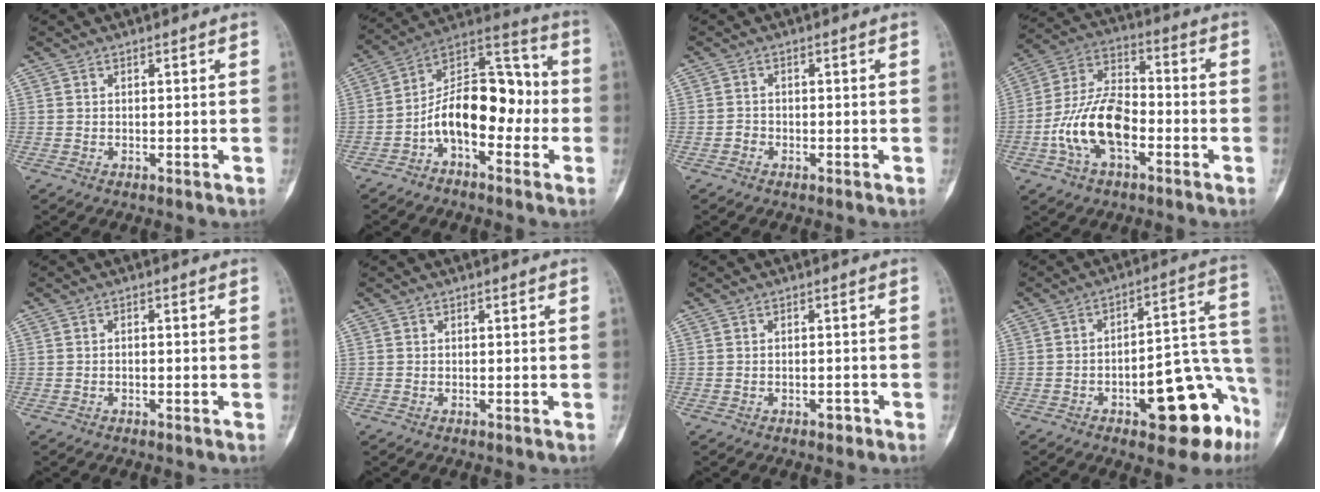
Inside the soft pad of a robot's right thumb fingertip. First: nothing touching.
{"total": 15.3, "force": [-3.6, 8.5, 12.2], "torque": [-0.175, 0.076, -0.070]}
{"total": 1.2, "force": [-0.7, 0.9, 0.2], "torque": [0.003, 0.006, -0.018]}
{"total": 14.2, "force": [-4.3, 7.7, 11.1], "torque": [-0.209, 0.043, -0.083]}
{"total": 0.6, "force": [-0.3, 0.3, 0.4], "torque": [-0.004, 0.008, -0.008]}
{"total": 0.0}
{"total": 1.4, "force": [-0.9, 0.8, 0.7], "torque": [-0.008, 0.008, -0.013]}
{"total": 18.6, "force": [-8.7, 7.1, 14.8], "torque": [-0.124, 0.081, -0.106]}